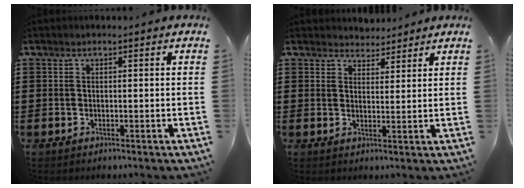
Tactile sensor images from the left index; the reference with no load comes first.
{"total": 2.9, "force": [2.7, 1.0, -0.3], "torque": [-0.005, -0.003, 0.052]}